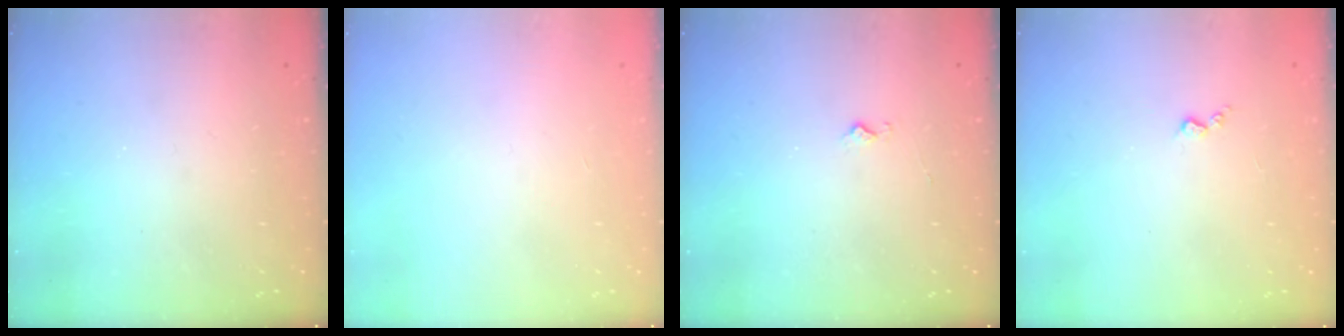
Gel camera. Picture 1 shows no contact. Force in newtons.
{"total": 0.0}
{"total": 3.1, "press": 3.1, "slide": 0.3}
{"total": 2.7, "press": 2.6, "slide": 0.4}